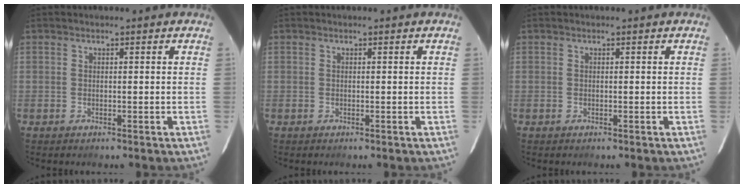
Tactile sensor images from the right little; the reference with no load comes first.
{"total": 0.0}
{"total": 0.0}